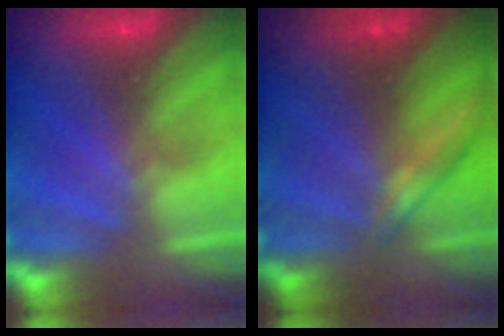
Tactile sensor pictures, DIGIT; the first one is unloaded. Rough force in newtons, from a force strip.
{"total": 1.9}